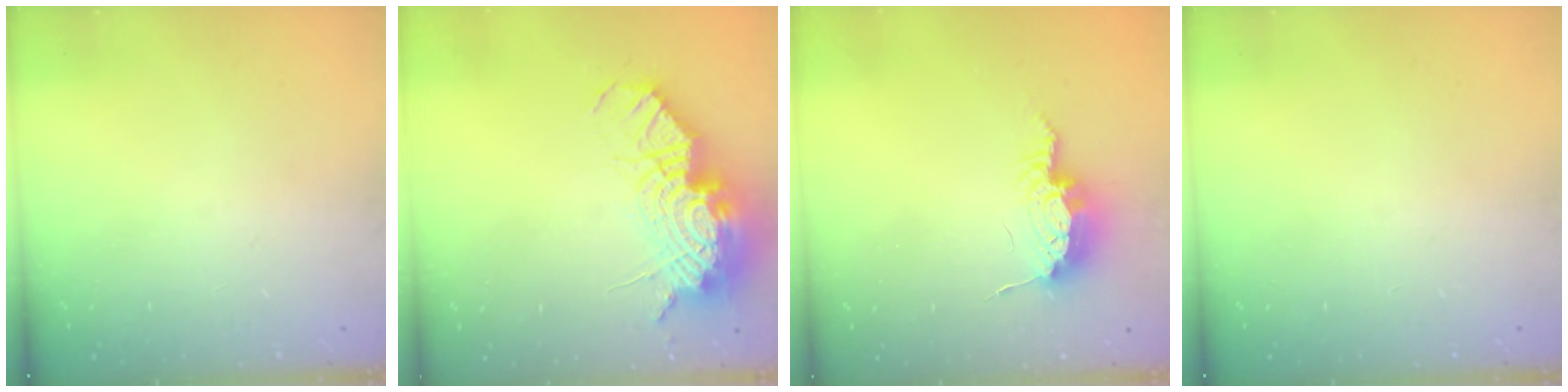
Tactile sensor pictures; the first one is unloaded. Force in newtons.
{"total": 20.7, "press": 20.6, "slide": 2.1}
{"total": 9.9, "press": 9.9, "slide": 1.0}
{"total": 0.0}